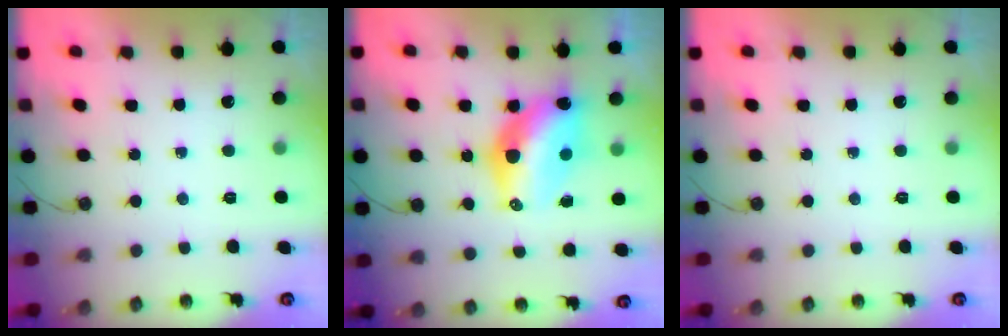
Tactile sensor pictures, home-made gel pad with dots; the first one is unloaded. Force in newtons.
{"total": 14.1, "press": 13.3, "slide": 4.5}
{"total": 0.0}